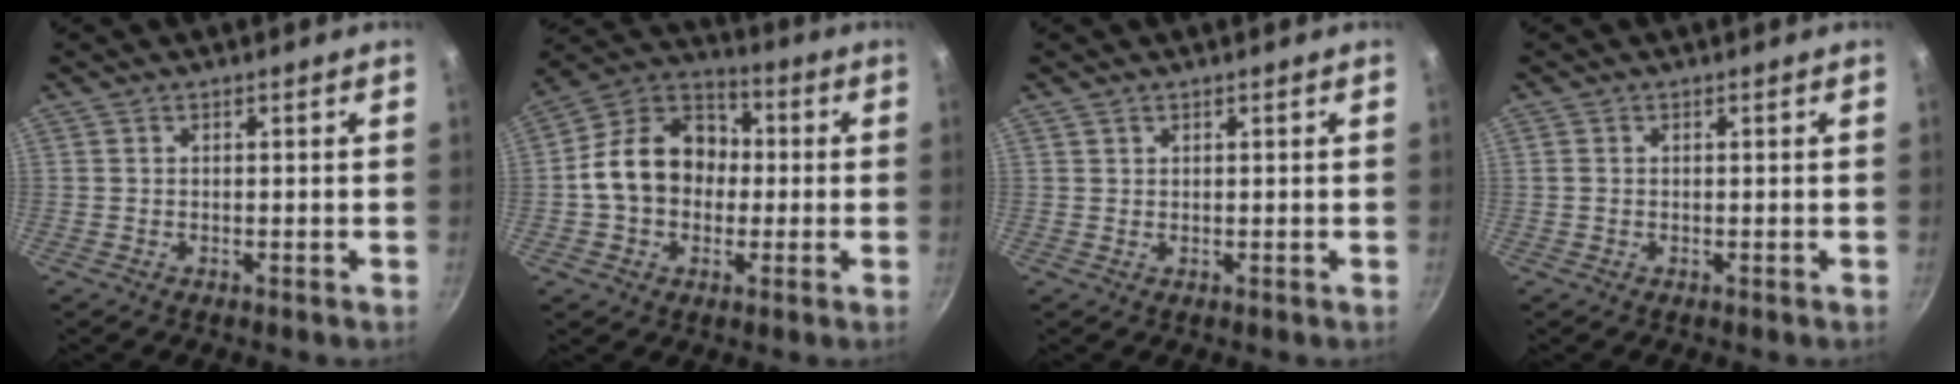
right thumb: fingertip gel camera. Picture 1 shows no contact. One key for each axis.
{"total": 15.6, "fx": -0.3, "fy": 12.2, "fz": 9.6, "tx": -0.124, "ty": 0.038, "tz": -0.023}
{"total": 0.6, "fx": 0.5, "fy": 0.3, "fz": 0.1, "tx": 0.000, "ty": -0.004, "tz": 0.009}
{"total": 0.8, "fx": 0.0, "fy": 0.7, "fz": 0.4, "tx": -0.008, "ty": 0.003, "tz": -0.001}